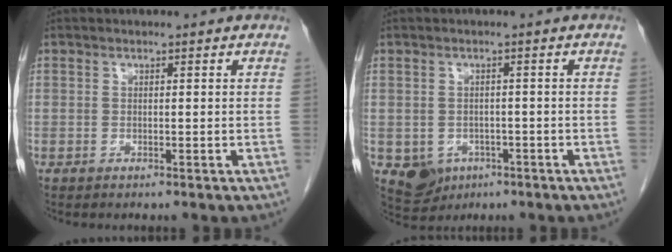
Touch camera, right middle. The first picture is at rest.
{"total": 5.4, "force": [-2.5, 4.6, 1.4], "torque": [-0.022, 0.005, -0.028]}